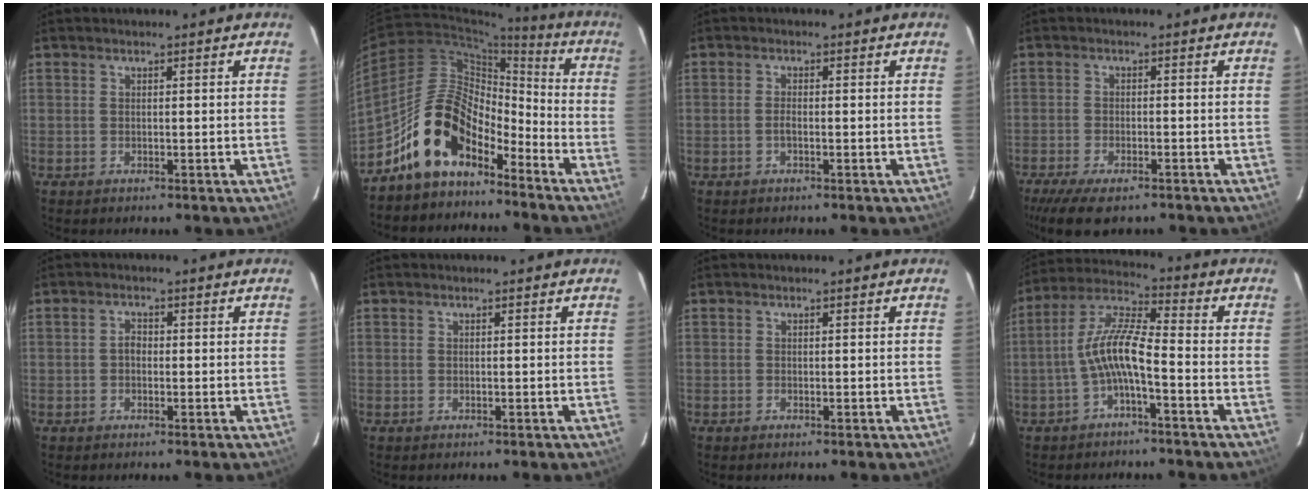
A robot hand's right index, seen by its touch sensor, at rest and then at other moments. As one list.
[{"total": 13.7, "force": [-10.3, 6.6, 6.2], "torque": [-0.114, 0.033, -0.184]}, {"total": 1.4, "force": [-0.5, 0.5, 1.2], "torque": [-0.026, 0.003, -0.011]}, {"total": 9.5, "force": [-7.3, 3.2, 5.2], "torque": [-0.129, -0.031, -0.126]}, {"total": 1.5, "force": [-0.3, 1.1, 0.9], "torque": [-0.016, 0.007, -0.009]}, {"total": 0.0}, {"total": 0.0}, {"total": 8.5, "force": [-3.1, 1.6, 7.8], "torque": [-0.175, 0.018, -0.061]}]